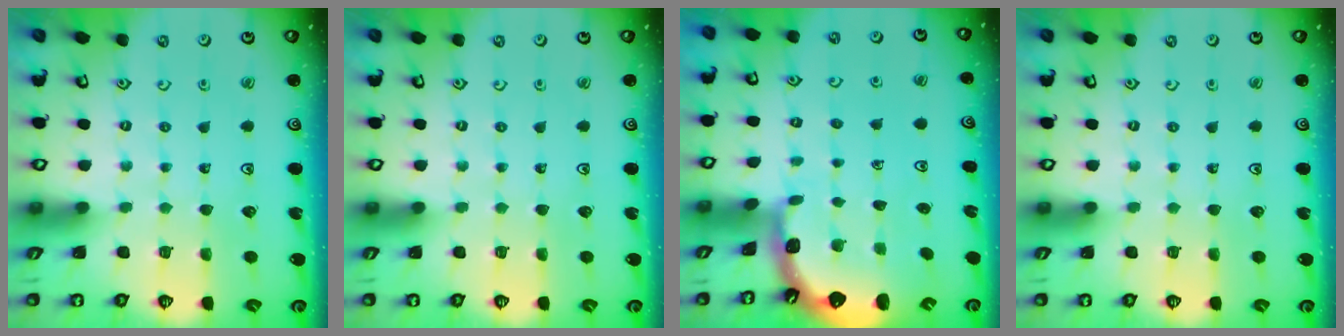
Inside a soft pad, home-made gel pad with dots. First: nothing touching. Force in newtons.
{"total": 0.0}
{"total": 1.4, "press": 1.4, "slide": 0.1}
{"total": 0.0}